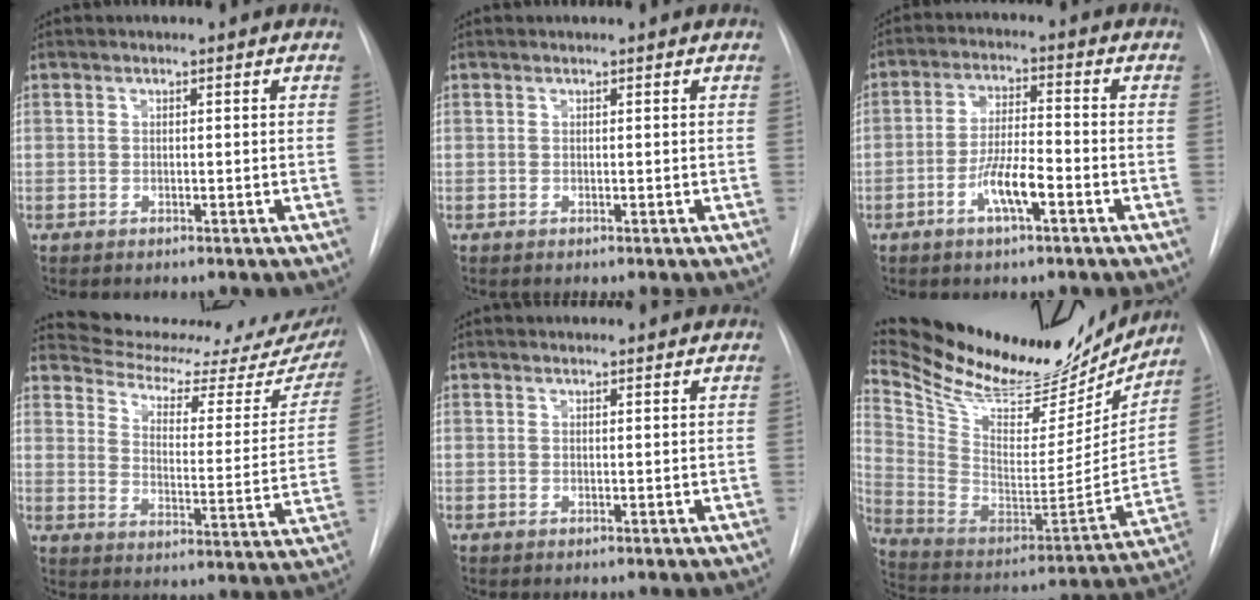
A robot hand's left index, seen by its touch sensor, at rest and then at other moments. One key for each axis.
{"total": 0.0}
{"total": 6.5, "fx": -3.4, "fy": 1.1, "fz": 5.5, "tx": -0.108, "ty": -0.004, "tz": -0.063}
{"total": 21.8, "fx": 20.2, "fy": 3.9, "fz": 7.2, "tx": -0.098, "ty": -0.072, "tz": 0.252}
{"total": 2.5, "fx": 2.4, "fy": 0.4, "fz": 0.2, "tx": -0.007, "ty": 0.012, "tz": 0.026}
{"total": 30.0, "fx": 26.0, "fy": 8.1, "fz": 12.7, "tx": -0.232, "ty": -0.048, "tz": 0.383}